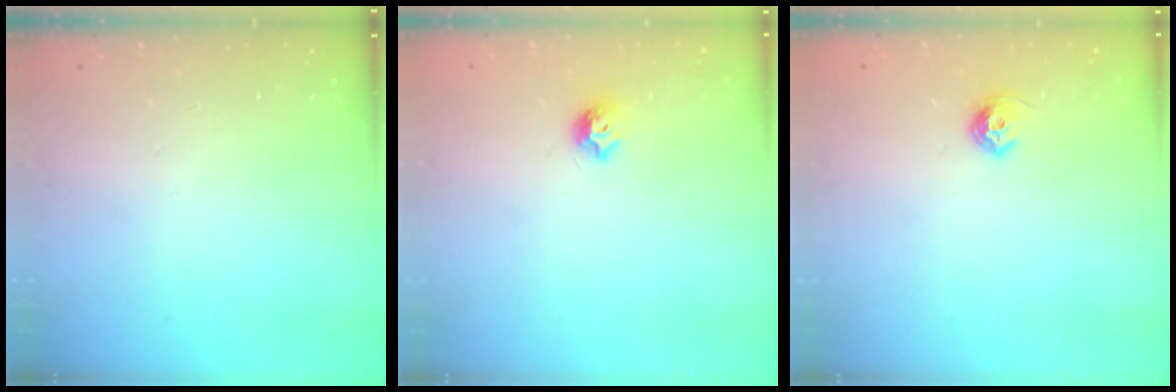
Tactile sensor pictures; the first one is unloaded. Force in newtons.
{"total": 7.1, "press": 7.1, "slide": 0.8}
{"total": 6.9, "press": 6.8, "slide": 1.0}